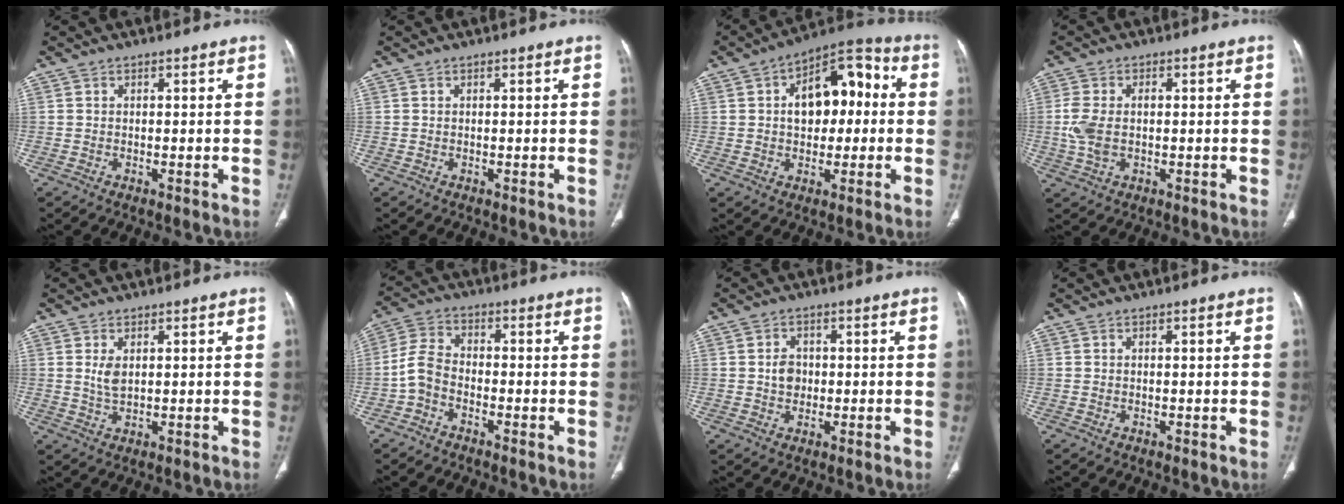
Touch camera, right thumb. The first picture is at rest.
{"total": 0.0}
{"total": 15.0, "force": [1.5, 9.2, 11.8], "torque": [-0.133, 0.042, 0.015]}
{"total": 6.3, "force": [-0.3, 3.6, 5.1], "torque": [-0.131, 0.012, -0.005]}
{"total": 2.9, "force": [0.8, 1.5, 2.4], "torque": [-0.047, -0.007, 0.022]}
{"total": 5.4, "force": [-2.3, 3.5, 3.4], "torque": [-0.069, 0.022, -0.057]}
{"total": 3.4, "force": [0.0, 2.8, 1.9], "torque": [-0.019, 0.005, -0.001]}
{"total": 0.0}